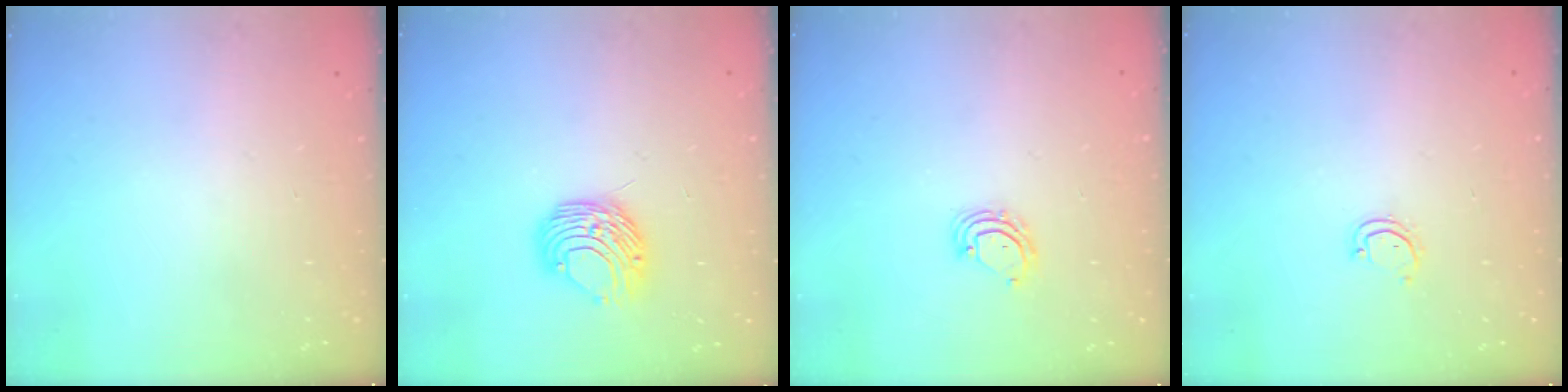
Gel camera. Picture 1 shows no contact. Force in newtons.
{"total": 8.9, "press": 8.9, "slide": 0.7}
{"total": 5.0, "press": 5.0, "slide": 0.4}
{"total": 3.3, "press": 3.3, "slide": 0.2}